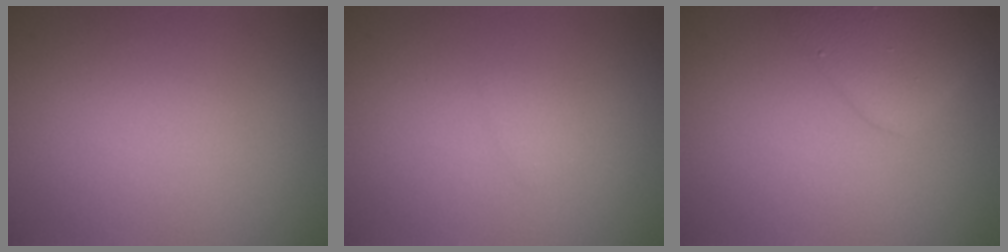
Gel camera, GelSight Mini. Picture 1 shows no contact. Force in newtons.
{"total": 0.8, "press": 0.8, "slide": 0.1}
{"total": 4.4, "press": 4.4, "slide": 0.0}